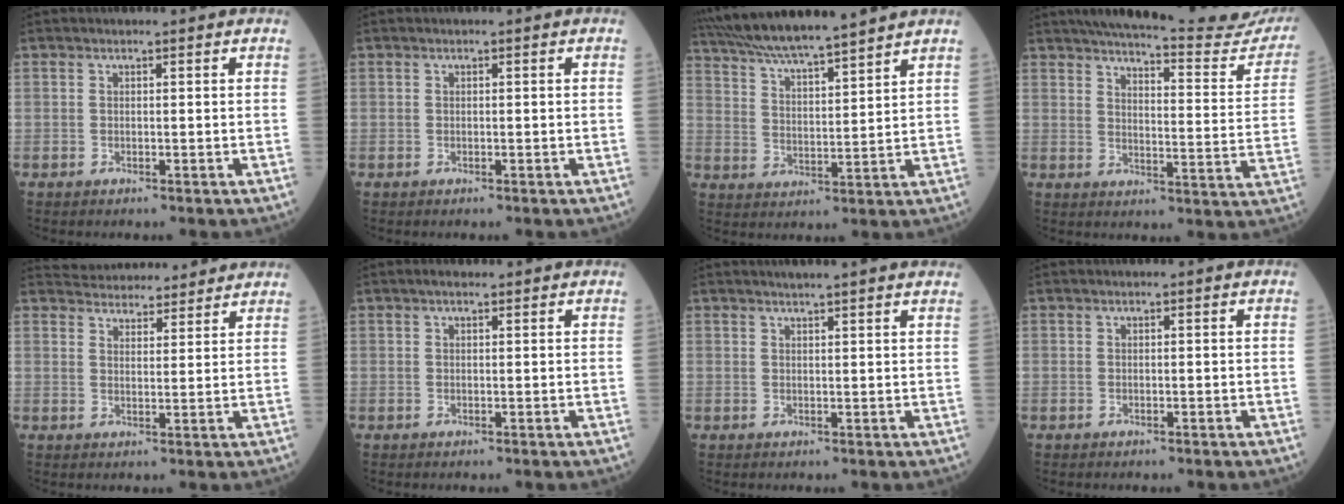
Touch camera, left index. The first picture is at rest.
{"total": 0.0}
{"total": 16.1, "force": [14.4, 0.2, 7.1], "torque": [-0.131, 0.021, 0.238]}
{"total": 23.0, "force": [21.5, 2.0, 8.0], "torque": [-0.106, -0.080, 0.249]}
{"total": 11.7, "force": [11.2, 2.5, 2.1], "torque": [-0.020, 0.023, 0.147]}
{"total": 1.3, "force": [0.9, 0.5, 0.7], "torque": [-0.018, 0.013, 0.011]}
{"total": 6.6, "force": [5.9, -0.1, 3.1], "torque": [-0.045, 0.021, 0.067]}
{"total": 0.0}